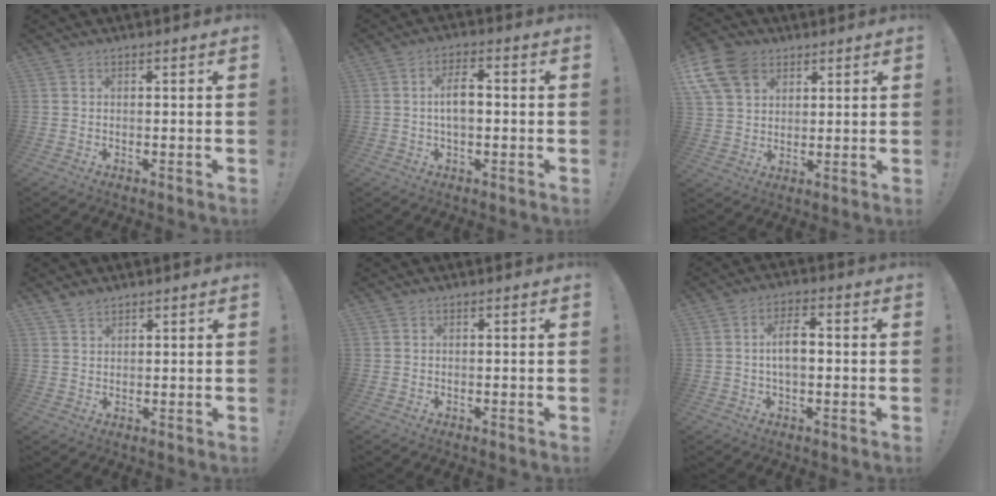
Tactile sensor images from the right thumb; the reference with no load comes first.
{"total": 6.8, "force": [-0.2, 3.2, 5.9], "torque": [-0.104, 0.009, -0.007]}
{"total": 12.6, "force": [6.2, 8.9, 6.4], "torque": [-0.129, -0.033, 0.121]}
{"total": 3.1, "force": [2.6, 1.6, 0.5], "torque": [-0.001, -0.018, 0.047]}
{"total": 0.0}
{"total": 7.0, "force": [-0.2, 3.4, 6.1], "torque": [-0.100, 0.007, -0.007]}